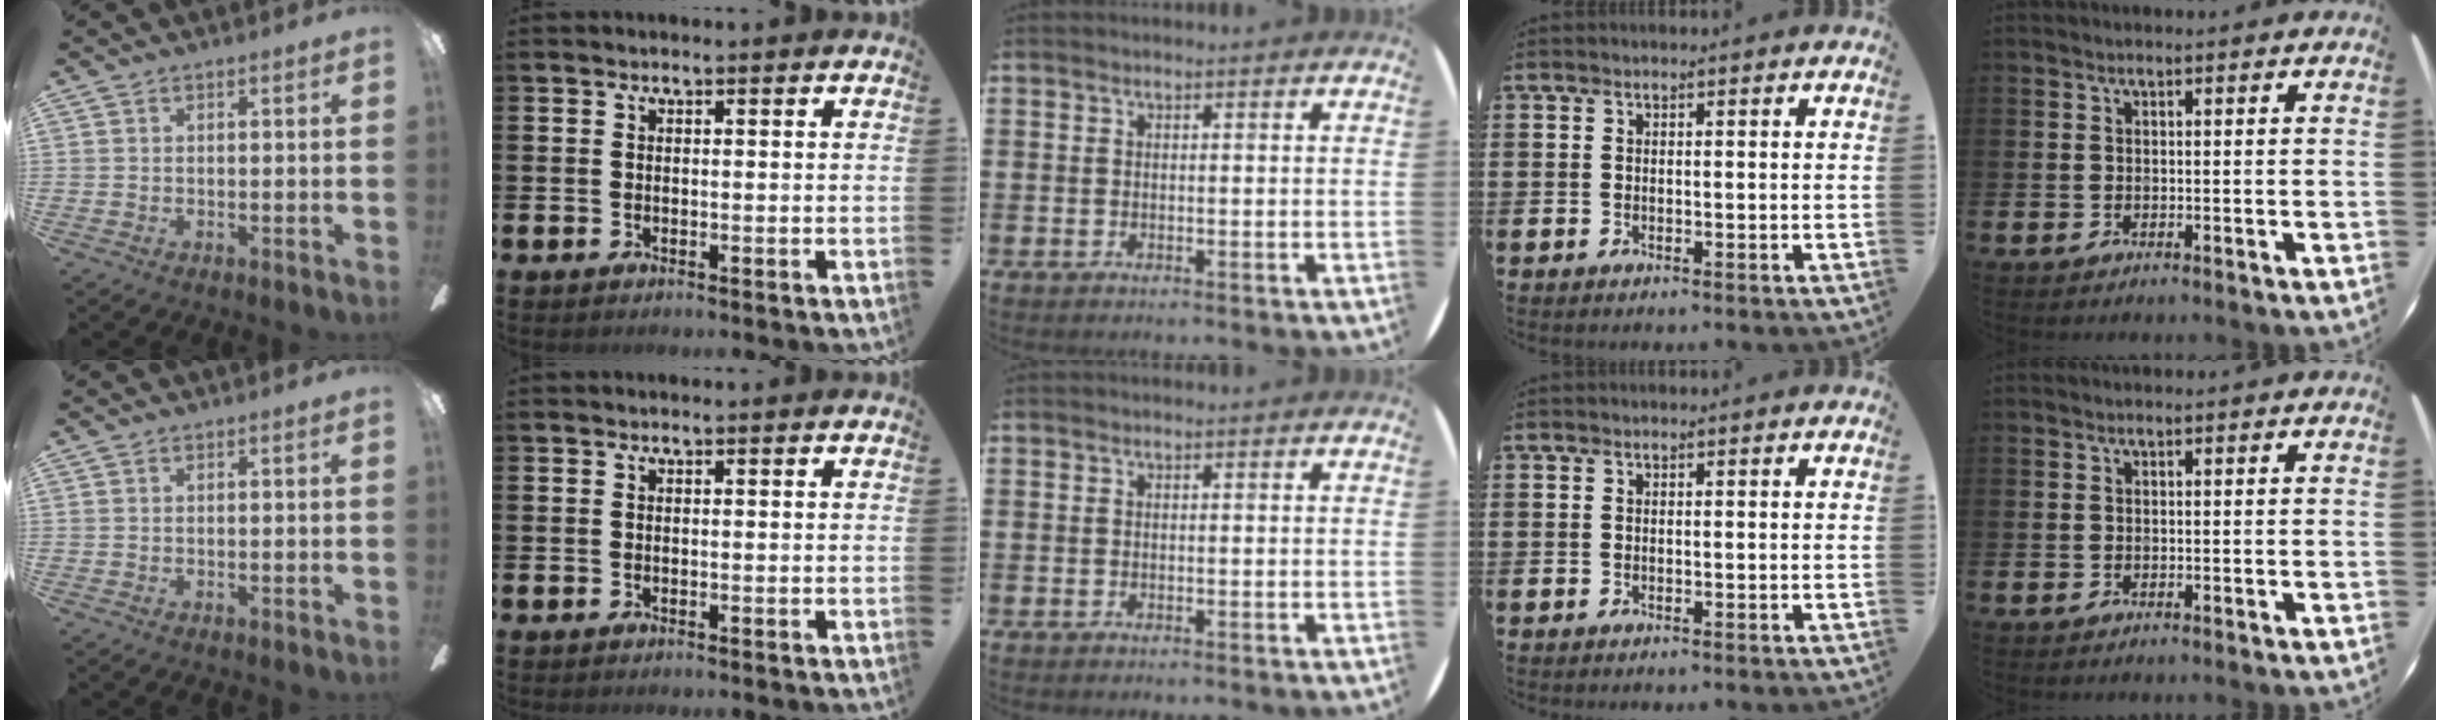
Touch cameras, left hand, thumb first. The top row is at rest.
{}